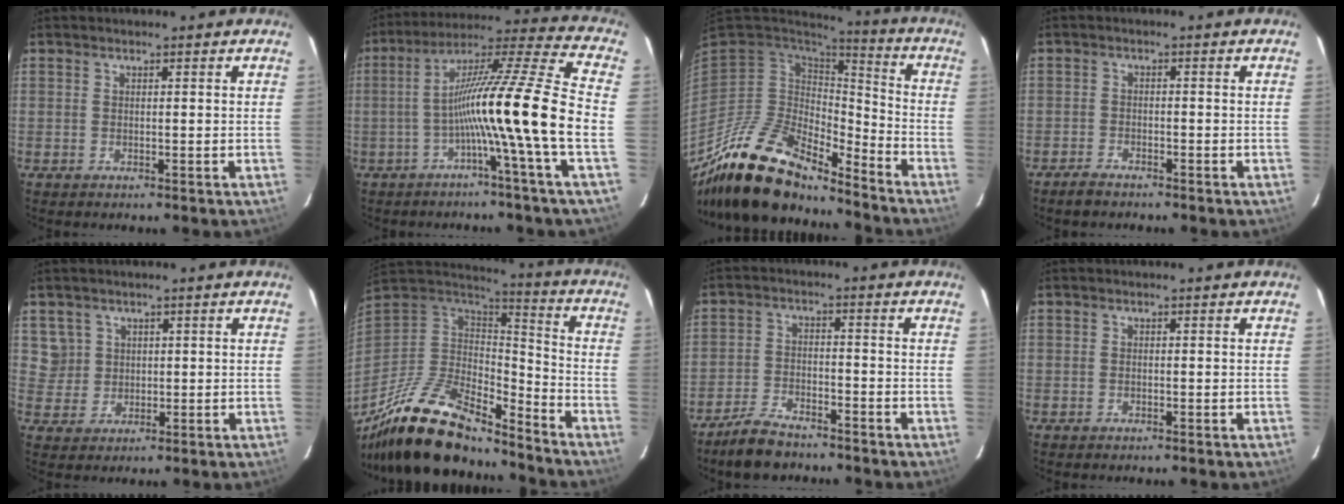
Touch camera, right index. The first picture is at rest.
{"total": 16.8, "force": [-4.2, -2.6, 16.0], "torque": [-0.269, 0.004, -0.087]}
{"total": 19.1, "force": [-15.9, 5.4, 9.1], "torque": [-0.181, -0.026, -0.294]}
{"total": 2.7, "force": [-2.5, 0.9, 0.8], "torque": [-0.032, 0.002, -0.047]}
{"total": 3.9, "force": [1.7, 3.5, 0.0], "torque": [0.013, 0.014, 0.036]}
{"total": 24.6, "force": [-19.0, 8.3, 13.2], "torque": [-0.264, -0.020, -0.327]}
{"total": 7.4, "force": [-6.3, 2.7, 2.9], "torque": [-0.084, 0.004, -0.112]}
{"total": 0.0}